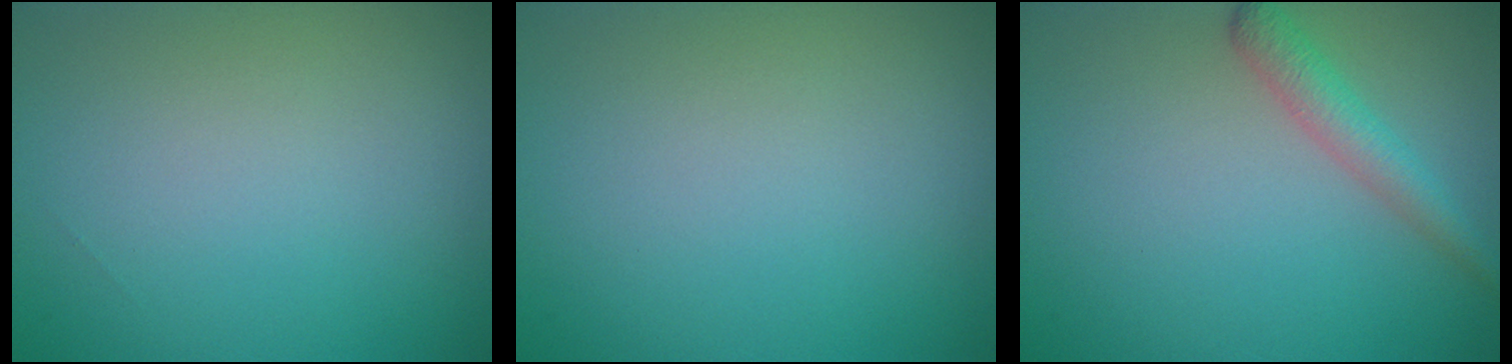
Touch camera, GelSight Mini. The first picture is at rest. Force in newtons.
{"total": 0.0}
{"total": 2.5, "press": 2.5, "slide": 0.1}